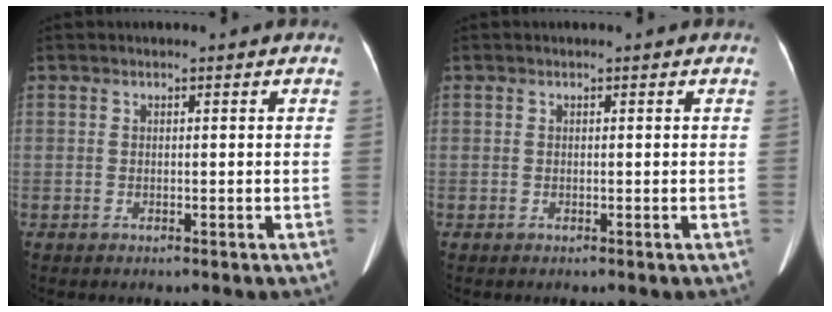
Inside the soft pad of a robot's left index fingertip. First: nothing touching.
{"total": 0.0}